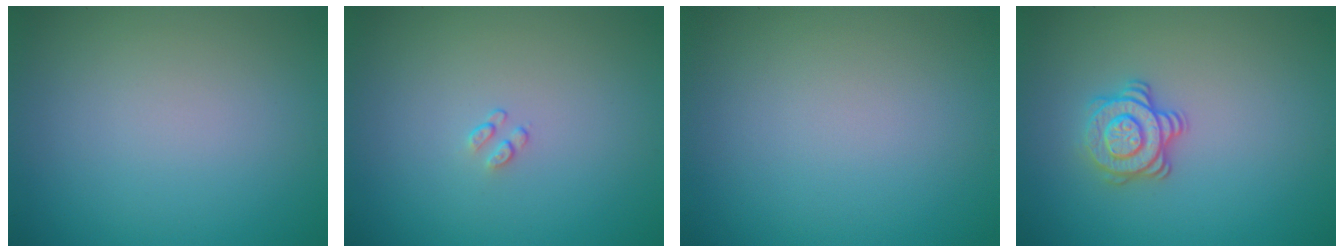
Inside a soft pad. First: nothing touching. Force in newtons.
{"total": 0.6, "press": 0.4, "slide": 0.5}
{"total": 0.0}
{"total": 3.0, "press": 2.7, "slide": 1.3}